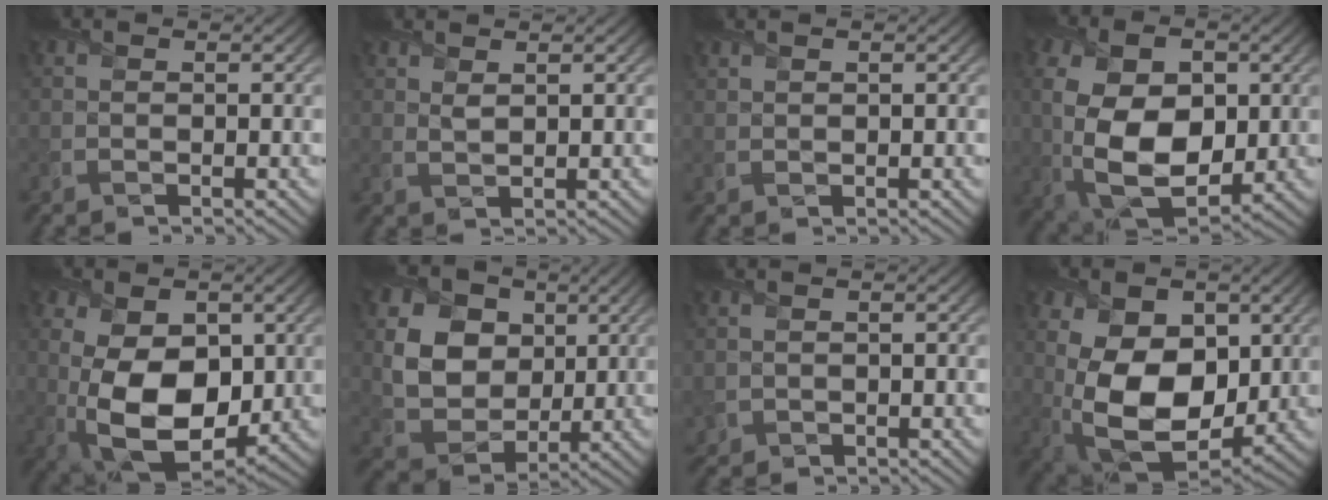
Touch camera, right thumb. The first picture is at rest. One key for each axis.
{"total": 1.5, "fx": 1.2, "fy": 0.4, "fz": 0.8, "tx": -0.025, "ty": -0.001, "tz": 0.030}
{"total": 0.9, "fx": 0.9, "fy": 0.2, "fz": 0.3, "tx": -0.013, "ty": 0.001, "tz": 0.023}
{"total": 15.1, "fx": 0.3, "fy": 9.6, "fz": 11.7, "tx": -0.233, "ty": 0.002, "tz": 0.004}
{"total": 15.4, "fx": -0.3, "fy": 9.5, "fz": 12.1, "tx": -0.213, "ty": -0.010, "tz": -0.005}
{"total": 11.5, "fx": 3.2, "fy": 9.0, "fz": 6.4, "tx": -0.180, "ty": 0.008, "tz": 0.062}
{"total": 1.0, "fx": 0.0, "fy": 1.0, "fz": 0.4, "tx": -0.014, "ty": -0.006, "tz": 0.003}
{"total": 17.2, "fx": 1.4, "fy": 11.2, "fz": 12.9, "tx": -0.235, "ty": 0.003, "tz": 0.025}